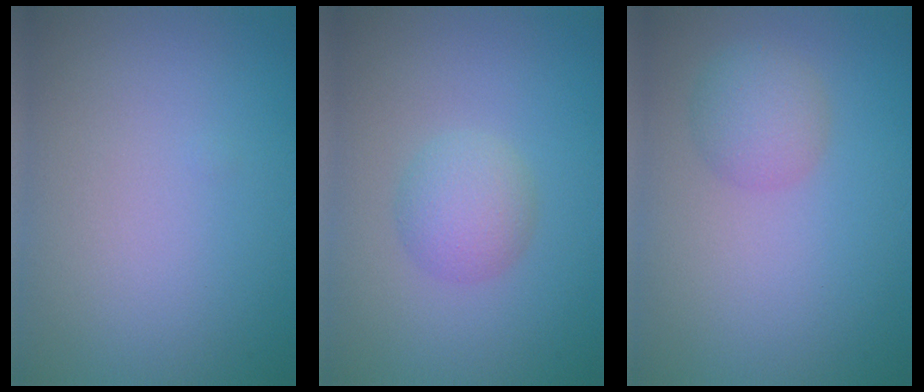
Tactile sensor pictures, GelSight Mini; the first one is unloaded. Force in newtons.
{"total": 2.7, "press": 2.7, "slide": 0.1}
{"total": 2.5, "press": 2.5, "slide": 0.0}